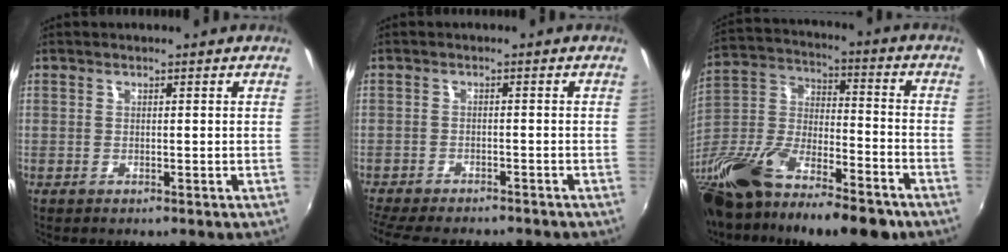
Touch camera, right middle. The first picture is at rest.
{"total": 11.0, "force": [-9.7, 2.4, 4.6], "torque": [-0.111, -0.025, -0.151]}
{"total": 26.0, "force": [-16.8, 9.5, 17.4], "torque": [-0.350, -0.033, -0.288]}